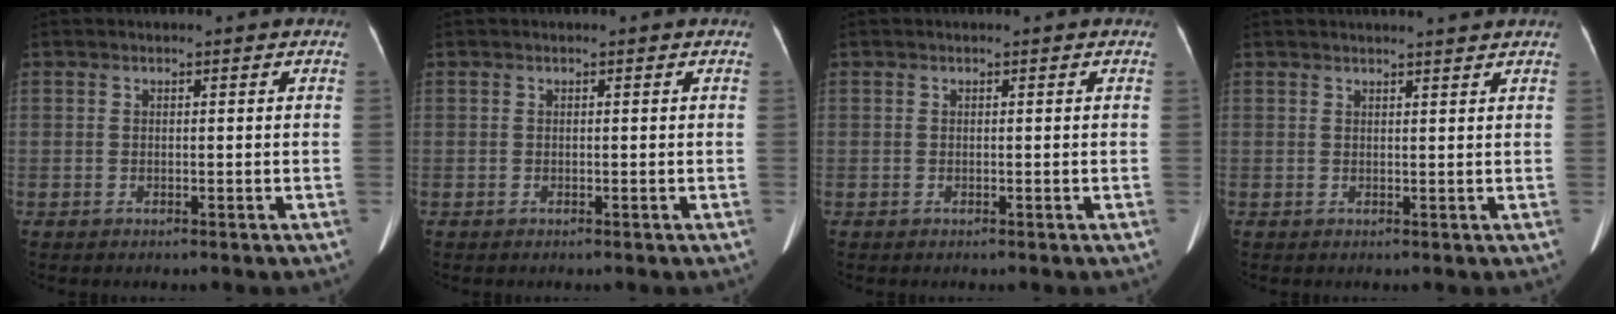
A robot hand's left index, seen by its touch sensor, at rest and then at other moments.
{"total": 0.0}
{"total": 0.0}
{"total": 4.0, "force": [3.8, -0.5, 1.4], "torque": [-0.019, 0.011, 0.045]}